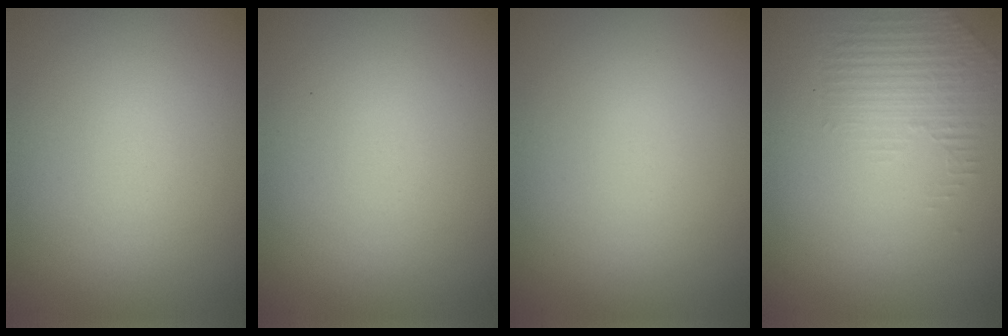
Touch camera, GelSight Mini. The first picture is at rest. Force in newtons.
{"total": 0.0}
{"total": 0.0}
{"total": 1.3, "press": 0.5, "slide": 1.2}